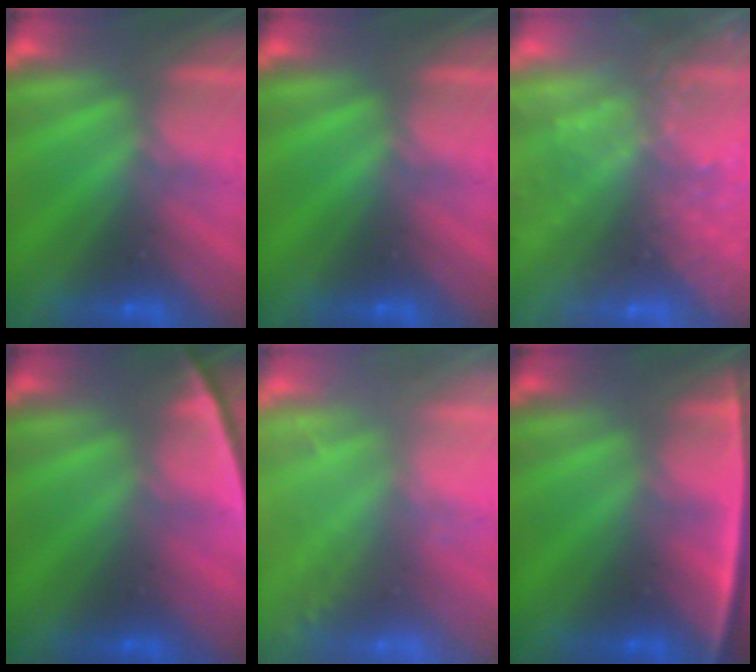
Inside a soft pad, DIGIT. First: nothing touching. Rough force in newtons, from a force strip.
{"total": 0.0}
{"total": 10.8}
{"total": 2.4}
{"total": 1.6}
{"total": 2.4}